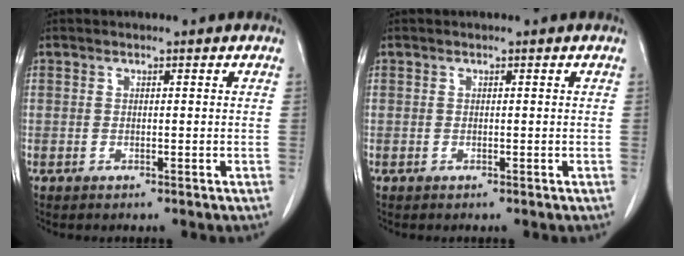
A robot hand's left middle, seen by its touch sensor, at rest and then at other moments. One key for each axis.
{"total": 0.0}